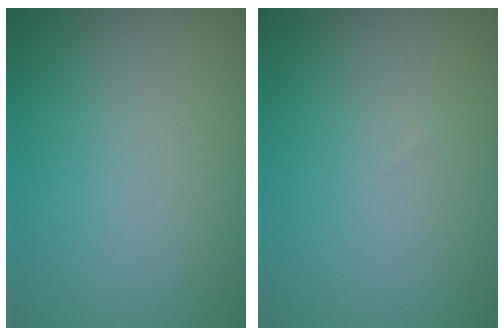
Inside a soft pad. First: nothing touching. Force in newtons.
{"total": 0.0}